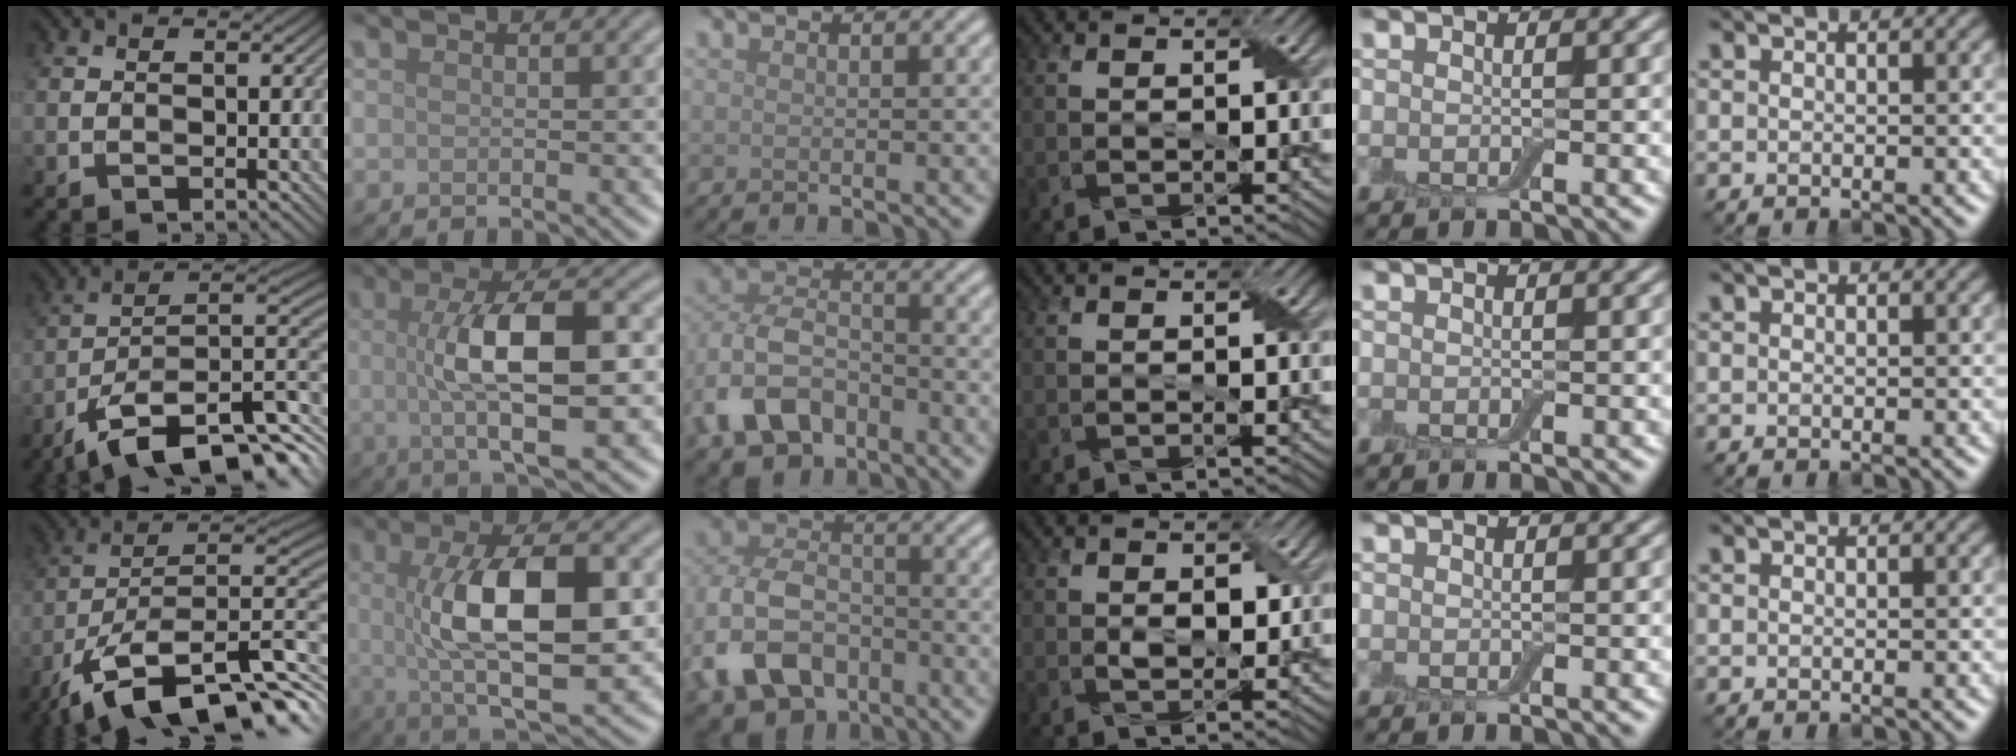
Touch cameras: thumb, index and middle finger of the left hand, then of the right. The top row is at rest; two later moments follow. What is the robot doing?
{"motion": "wrap", "object": "adhesive wrap"}